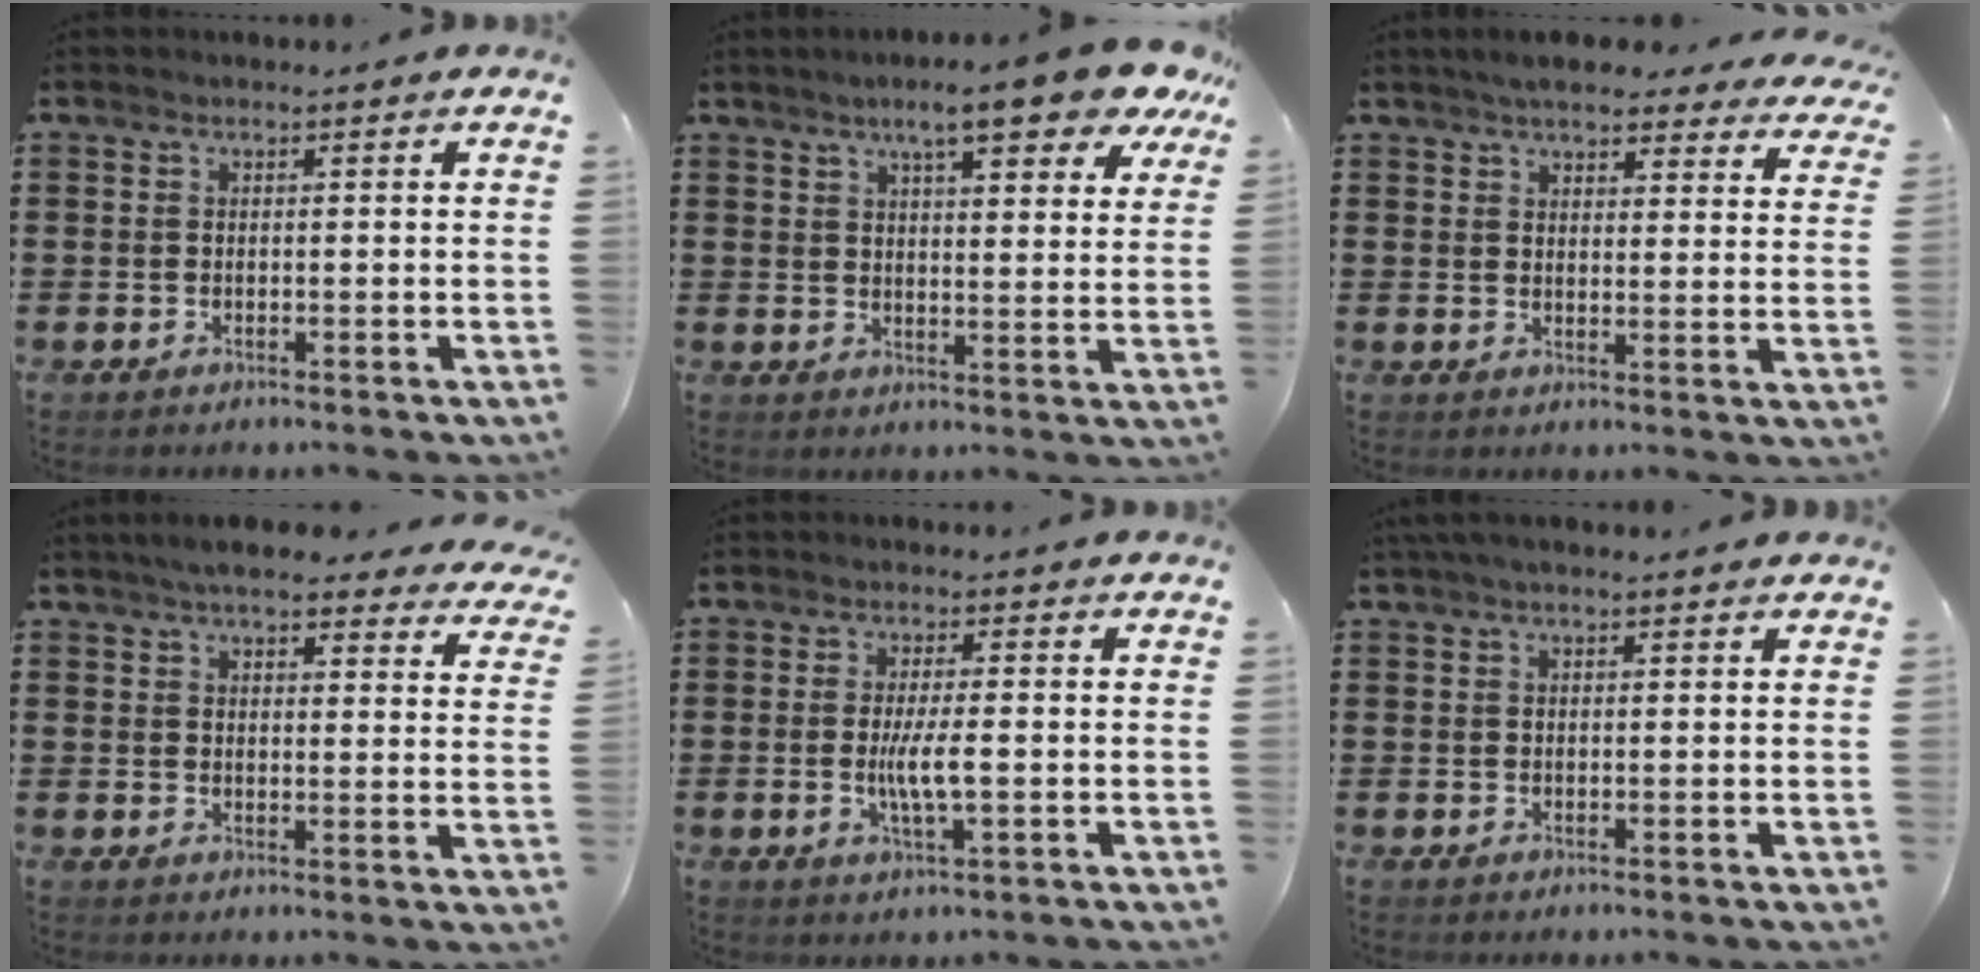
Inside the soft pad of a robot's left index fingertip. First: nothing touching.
{"total": 10.0, "force": [7.5, 1.2, 6.4], "torque": [-0.111, -0.023, 0.126]}
{"total": 5.4, "force": [5.0, 0.9, 1.7], "torque": [-0.043, -0.013, 0.091]}
{"total": 5.9, "force": [5.3, 1.0, 2.3], "torque": [-0.055, -0.009, 0.095]}
{"total": 4.8, "force": [-0.5, 0.7, 4.7], "torque": [-0.095, -0.006, -0.014]}
{"total": 1.6, "force": [1.2, 0.2, 1.1], "torque": [-0.022, 0.003, 0.021]}